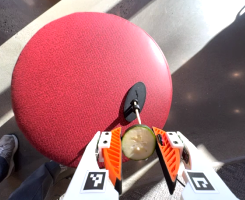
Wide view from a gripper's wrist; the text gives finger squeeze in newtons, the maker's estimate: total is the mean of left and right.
{"total": 10.0, "left": 10.1, "right": 9.8}